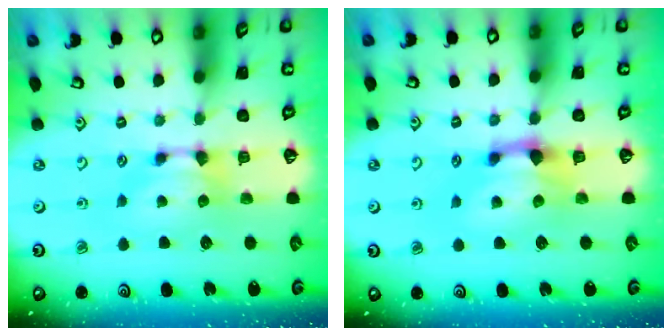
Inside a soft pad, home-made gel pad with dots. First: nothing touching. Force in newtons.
{"total": 2.5, "press": 2.0, "slide": 1.5}